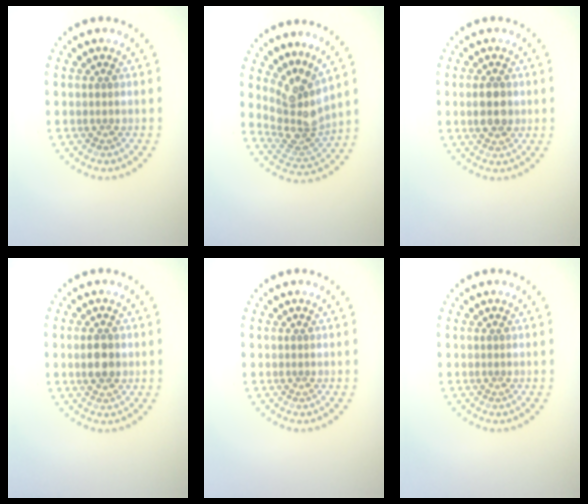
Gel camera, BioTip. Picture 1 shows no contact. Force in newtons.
{"total": 4.5, "press": 3.2, "slide": 3.1}
{"total": 2.8, "press": 2.8, "slide": 0.2}
{"total": 2.4, "press": 2.4, "slide": 0.2}
{"total": 0.0}
{"total": 0.0}